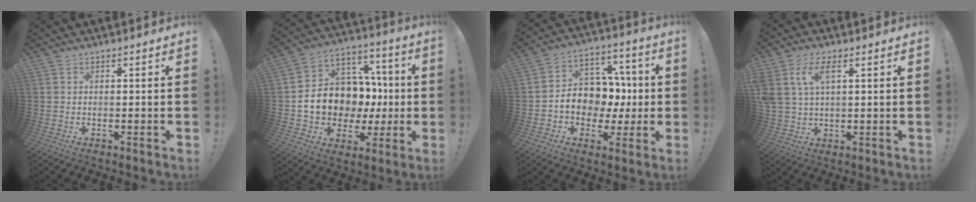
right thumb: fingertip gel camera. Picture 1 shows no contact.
{"total": 15.6, "force": [-1.0, 12.9, 8.8], "torque": [-0.138, 0.005, 0.014]}
{"total": 12.5, "force": [-1.8, 10.9, 5.7], "torque": [-0.065, 0.013, -0.014]}
{"total": 8.6, "force": [3.4, 4.6, 6.4], "torque": [-0.143, -0.001, 0.062]}